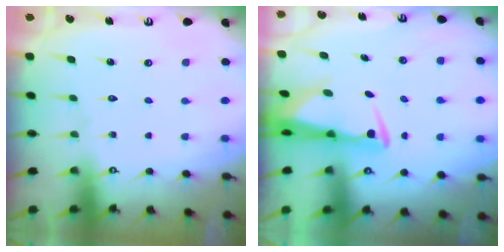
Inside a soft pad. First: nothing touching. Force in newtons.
{"total": 3.4, "press": 3.3, "slide": 0.6}